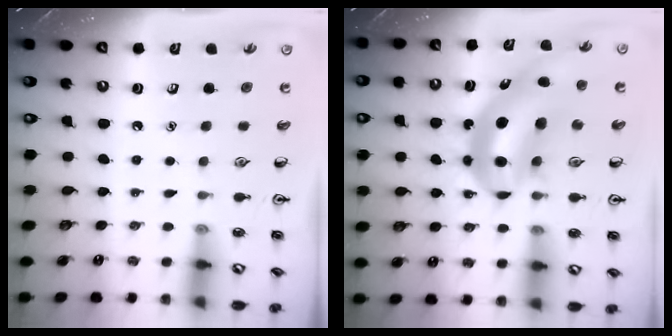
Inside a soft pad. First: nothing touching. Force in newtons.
{"total": 11.7, "press": 11.1, "slide": 3.7}